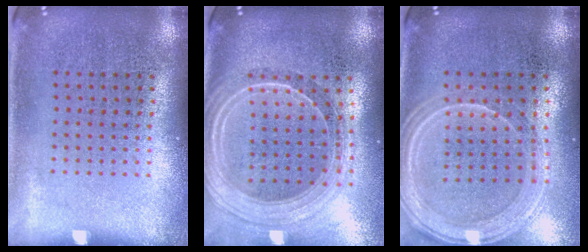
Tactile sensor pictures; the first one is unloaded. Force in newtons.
{"total": 2.3, "press": 1.9, "slide": 1.3}
{"total": 1.4, "press": 1.3, "slide": 0.2}